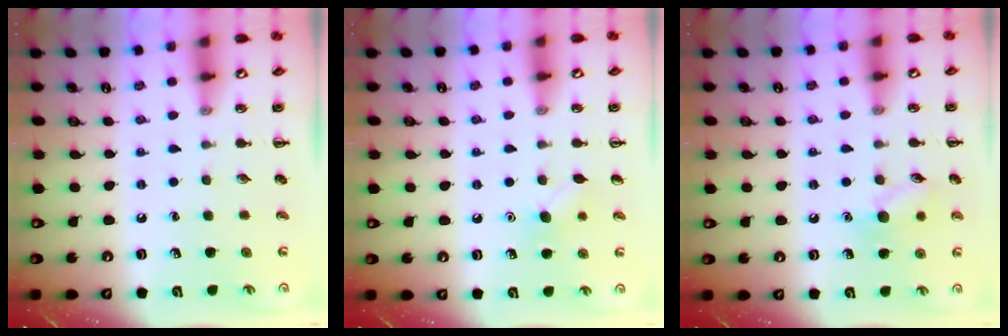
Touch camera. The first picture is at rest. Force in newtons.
{"total": 5.6, "press": 5.3, "slide": 1.6}
{"total": 8.8, "press": 8.7, "slide": 1.4}